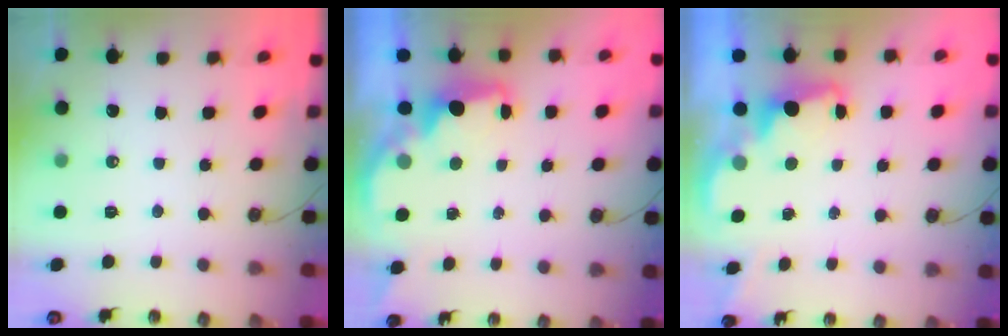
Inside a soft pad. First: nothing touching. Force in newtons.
{"total": 2.3, "press": 2.2, "slide": 0.7}
{"total": 1.4, "press": 1.3, "slide": 0.6}